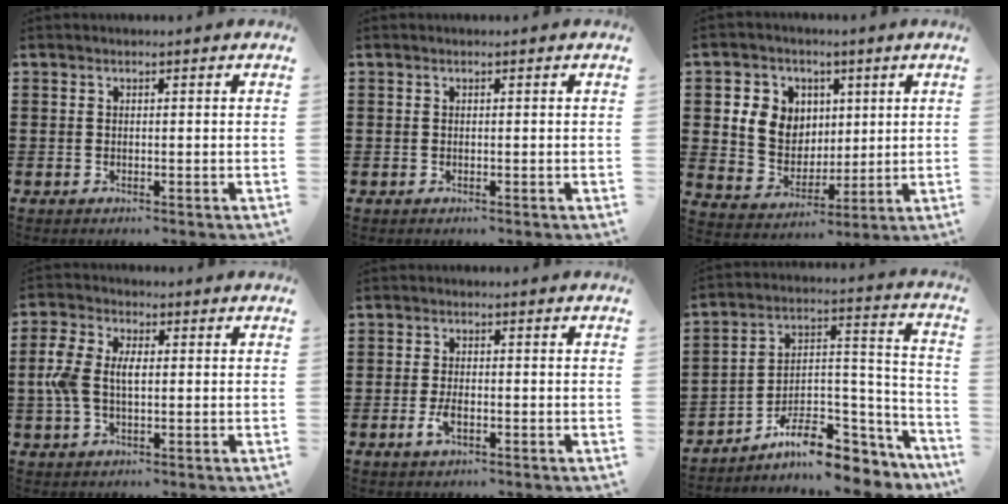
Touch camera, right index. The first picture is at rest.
{"total": 0.0}
{"total": 7.7, "force": [2.2, 7.1, 2.0], "torque": [-0.066, 0.014, 0.044]}
{"total": 6.0, "force": [0.0, 3.4, 4.9], "torque": [-0.125, 0.002, -0.011]}
{"total": 2.8, "force": [-1.0, 1.1, 2.4], "torque": [-0.057, -0.006, -0.022]}
{"total": 9.6, "force": [-7.6, 3.8, 4.4], "torque": [-0.072, 0.019, -0.140]}